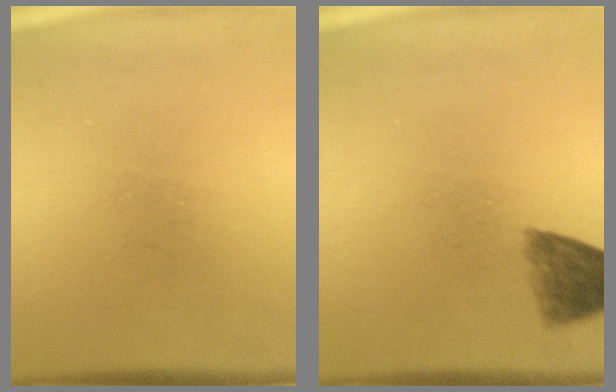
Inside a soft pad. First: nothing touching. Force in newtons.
{"total": 5.6}